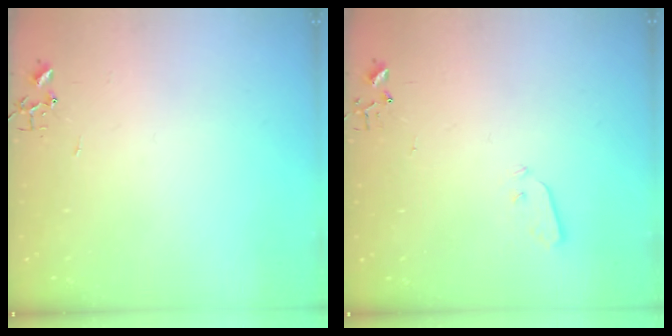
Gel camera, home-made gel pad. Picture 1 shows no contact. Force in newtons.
{"total": 3.8, "press": 3.8, "slide": 0.1}